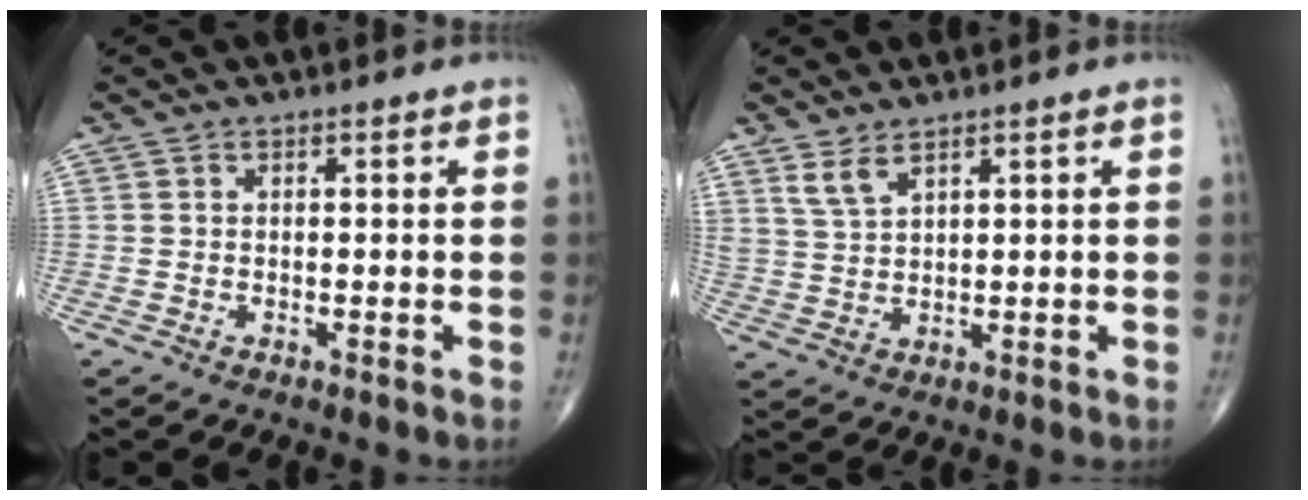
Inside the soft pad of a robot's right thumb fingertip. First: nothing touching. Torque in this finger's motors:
{"motor_torque": [0.04, 0.05, 0.45, 0.57, 0.03]}